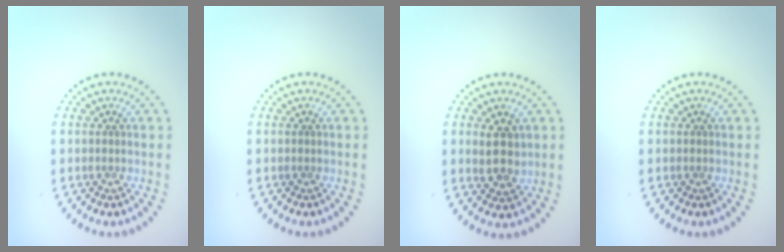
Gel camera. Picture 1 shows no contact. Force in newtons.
{"total": 0.0}
{"total": 3.0, "press": 2.8, "slide": 0.9}
{"total": 0.0}